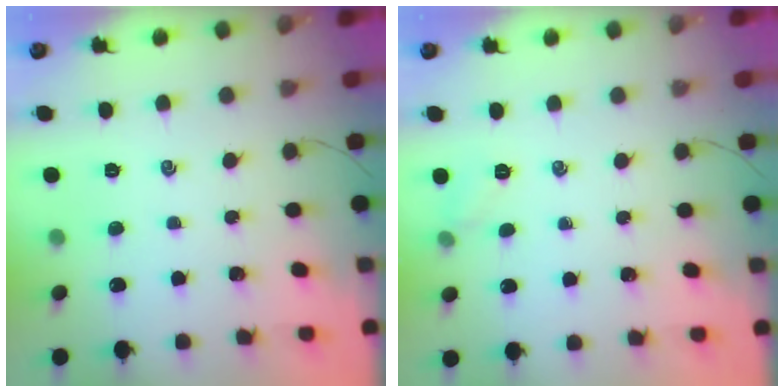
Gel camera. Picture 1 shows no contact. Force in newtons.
{"total": 5.2, "press": 5.0, "slide": 1.5}